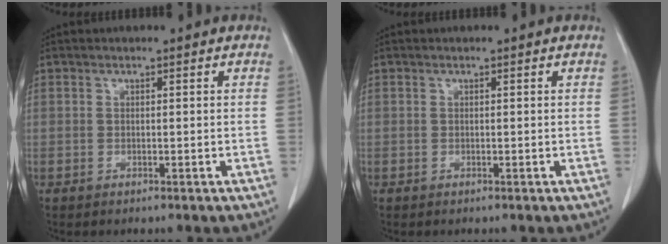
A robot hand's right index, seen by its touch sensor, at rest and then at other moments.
{"total": 0.0}